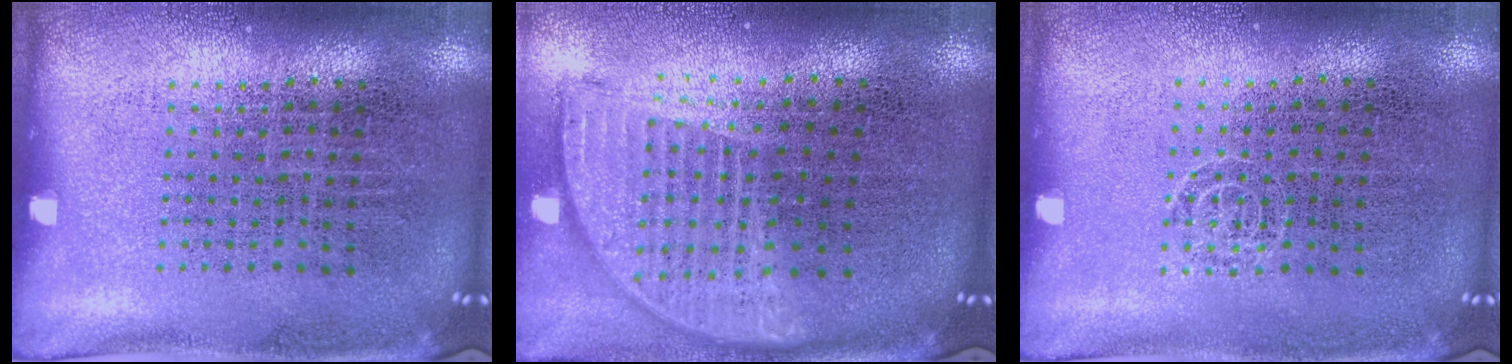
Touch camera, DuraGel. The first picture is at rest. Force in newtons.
{"total": 1.9, "press": 1.5, "slide": 1.1}
{"total": 0.8, "press": 0.8, "slide": 0.1}